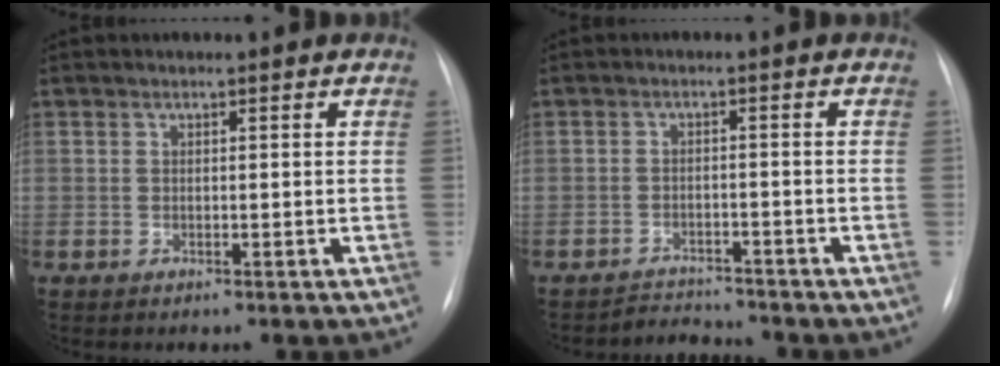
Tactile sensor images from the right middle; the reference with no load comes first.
{"total": 3.3, "force": [-3.2, 0.1, -1.0], "torque": [0.016, -0.007, -0.048]}